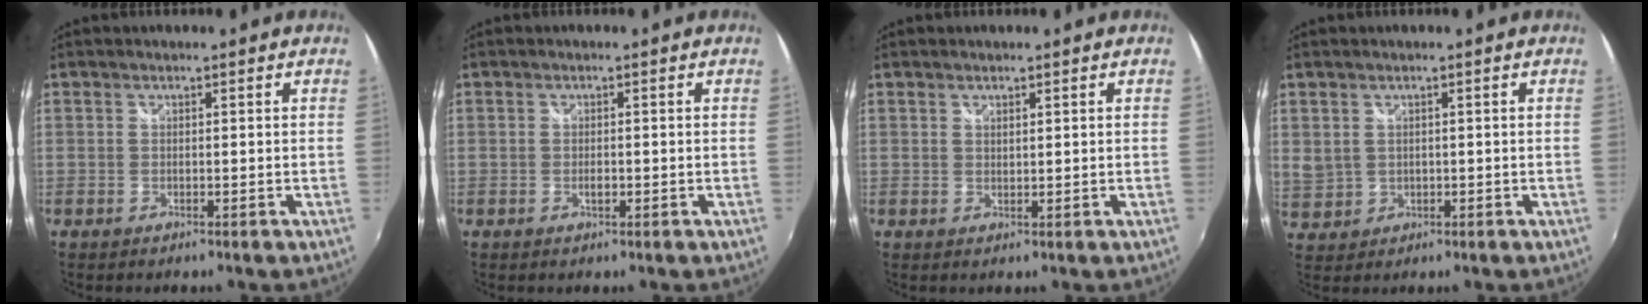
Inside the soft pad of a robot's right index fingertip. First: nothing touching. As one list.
[{"total": 1.1, "force": [-0.3, 0.6, 0.8], "torque": [-0.013, -0.002, -0.005]}, {"total": 1.0, "force": [0.8, 0.4, 0.4], "torque": [-0.004, 0.000, 0.013]}, {"total": 3.2, "force": [0.5, 3.0, 1.0], "torque": [-0.020, 0.004, 0.018]}]